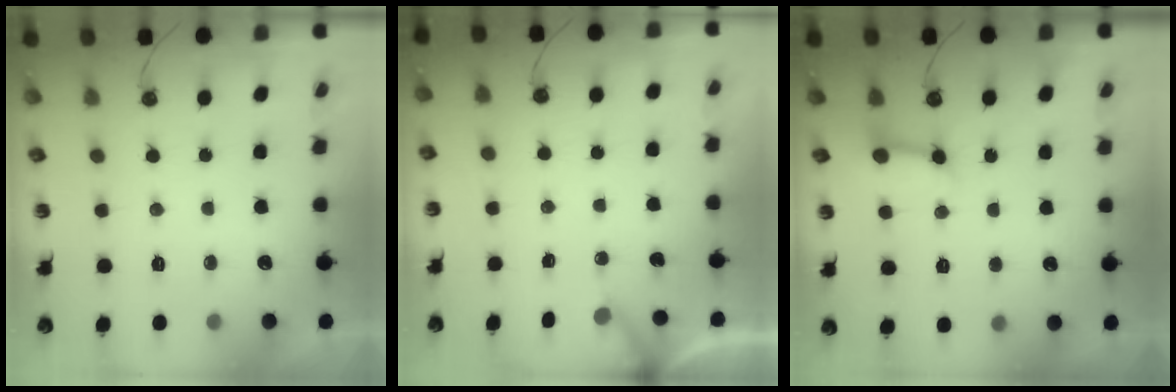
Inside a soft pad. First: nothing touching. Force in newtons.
{"total": 3.5, "press": 3.5, "slide": 0.2}
{"total": 6.6, "press": 6.6, "slide": 0.2}